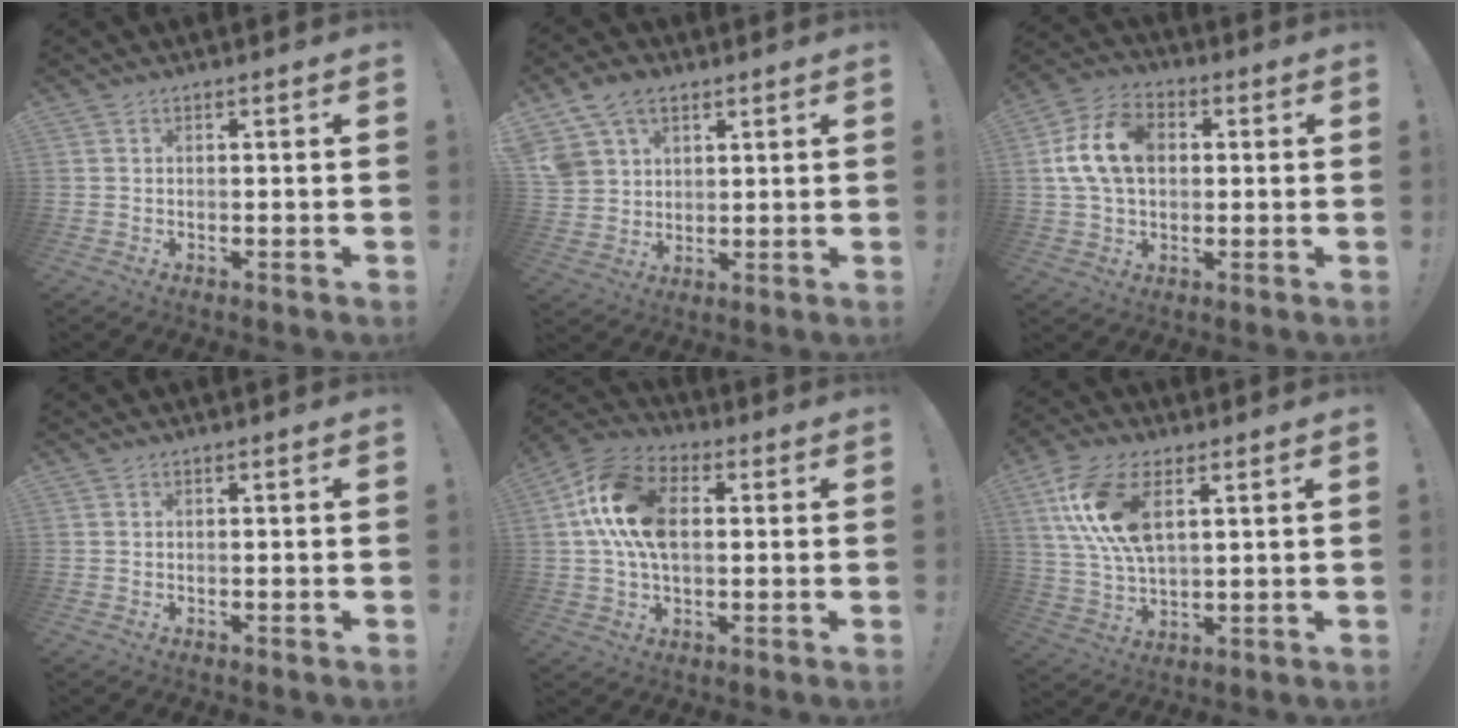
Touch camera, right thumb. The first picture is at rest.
{"total": 11.0, "force": [6.5, 7.5, 4.7], "torque": [-0.100, -0.021, 0.130]}
{"total": 14.8, "force": [2.5, 10.3, 10.3], "torque": [-0.192, 0.007, 0.046]}
{"total": 0.0}
{"total": 17.0, "force": [2.2, 10.8, 12.9], "torque": [-0.244, 0.011, 0.041]}
{"total": 14.8, "force": [5.6, 7.5, 11.4], "torque": [-0.241, -0.018, 0.102]}